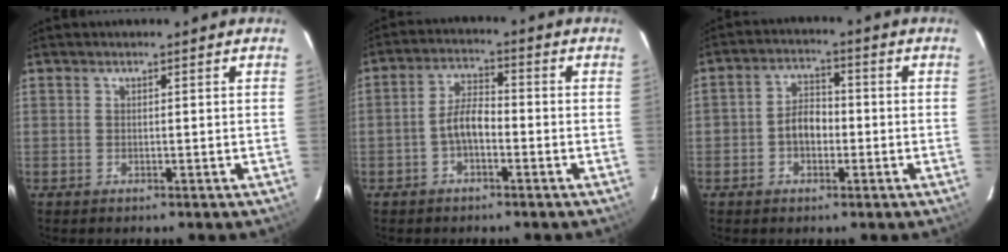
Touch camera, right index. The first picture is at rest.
{"total": 4.9, "force": [-2.1, 2.1, 3.9], "torque": [-0.081, 0.015, -0.039]}
{"total": 5.0, "force": [-1.4, 3.6, 3.3], "torque": [-0.057, 0.018, -0.023]}